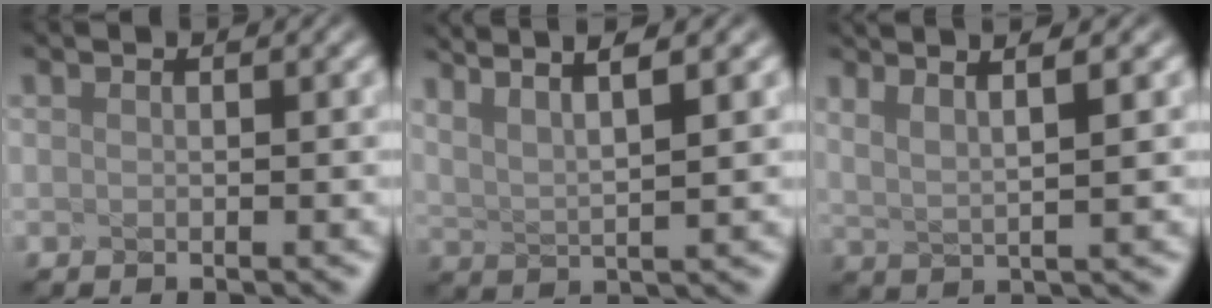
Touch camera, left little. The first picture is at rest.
{"total": 4.2, "force": [2.7, -0.1, 3.2], "torque": [-0.088, 0.013, 0.066]}
{"total": 3.2, "force": [1.6, -0.2, 2.8], "torque": [-0.080, 0.010, 0.043]}